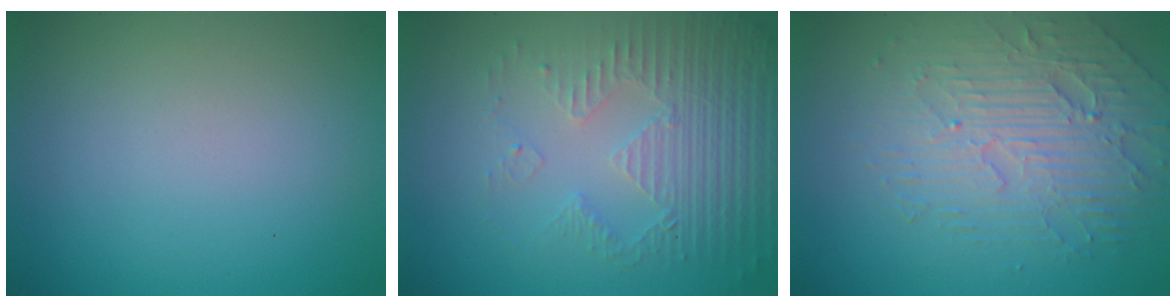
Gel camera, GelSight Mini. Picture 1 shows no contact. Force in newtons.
{"total": 5.3, "press": 3.5, "slide": 4.1}
{"total": 4.5, "press": 3.9, "slide": 2.2}